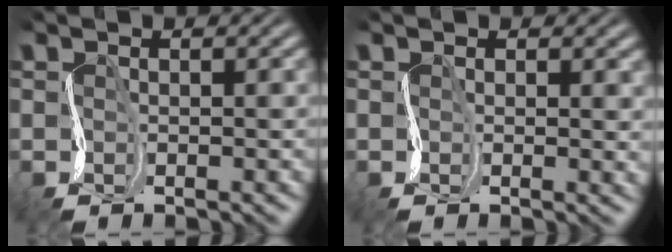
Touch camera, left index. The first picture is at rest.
{"total": 2.3, "force": [0.3, 1.1, 2.0], "torque": [-0.020, 0.000, 0.004]}